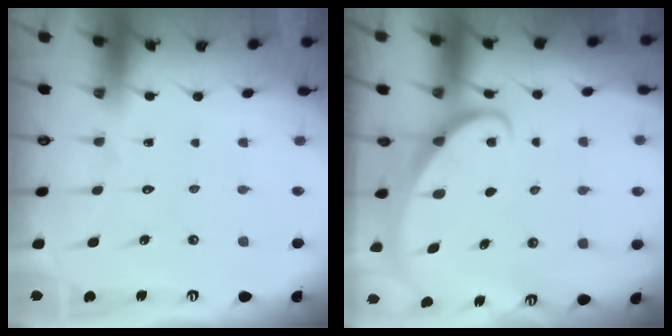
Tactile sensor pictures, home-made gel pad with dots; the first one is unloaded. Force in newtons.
{"total": 1.9, "press": 1.9, "slide": 0.2}